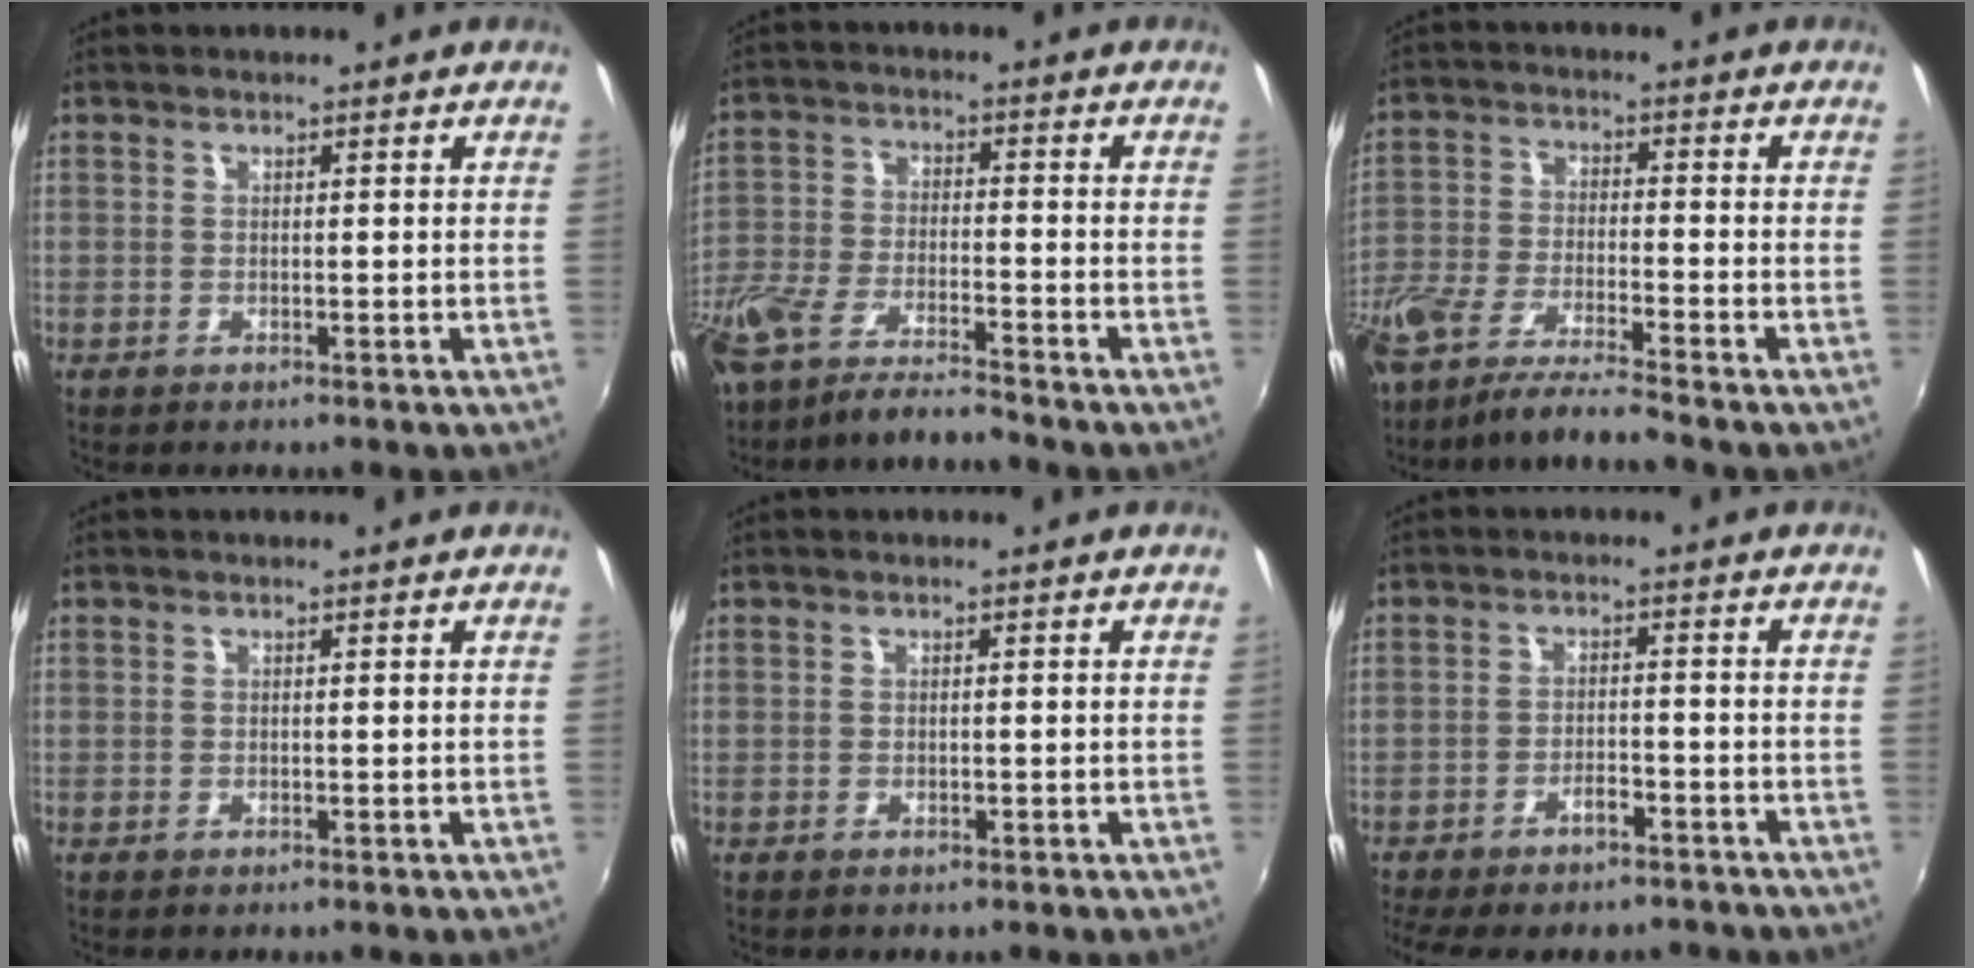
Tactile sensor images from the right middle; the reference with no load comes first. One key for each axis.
{"total": 10.5, "fx": -8.9, "fy": 1.7, "fz": 5.3, "tx": -0.130, "ty": -0.016, "tz": -0.168}
{"total": 10.5, "fx": -8.7, "fy": 0.6, "fz": 5.8, "tx": -0.133, "ty": -0.023, "tz": -0.165}
{"total": 0.0}
{"total": 0.6, "fx": -0.4, "fy": 0.4, "fz": 0.1, "tx": -0.001, "ty": -0.002, "tz": -0.006}
{"total": 9.3, "fx": -7.9, "fy": 2.9, "fz": 3.9, "tx": -0.092, "ty": -0.009, "tz": -0.111}